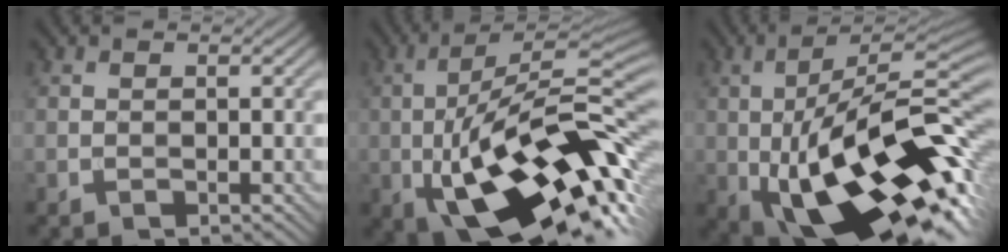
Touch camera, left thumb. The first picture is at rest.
{"total": 18.3, "force": [-5.1, 7.4, 16.0], "torque": [-0.269, 0.005, -0.085]}
{"total": 21.1, "force": [-4.8, 8.6, 18.6], "torque": [-0.305, -0.009, -0.081]}